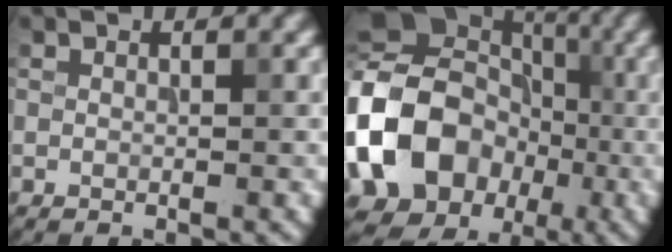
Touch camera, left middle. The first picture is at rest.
{"total": 15.0, "force": [-3.4, 12.1, 8.2], "torque": [-0.186, -0.005, -0.070]}